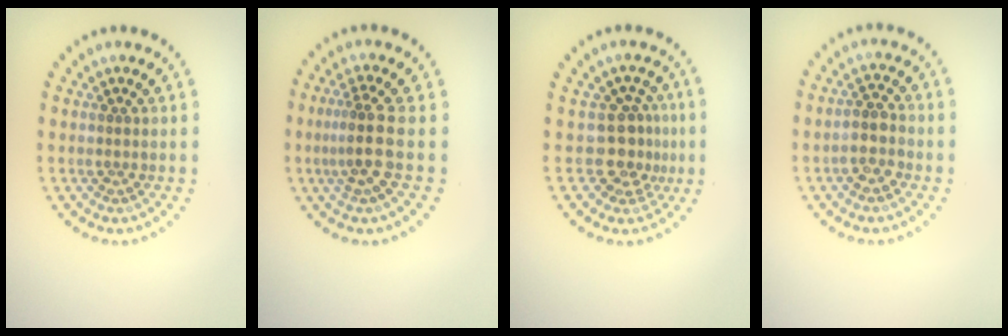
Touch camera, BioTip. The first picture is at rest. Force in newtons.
{"total": 2.7, "press": 2.0, "slide": 1.7}
{"total": 2.9, "press": 2.3, "slide": 1.9}
{"total": 2.1, "press": 2.0, "slide": 0.7}